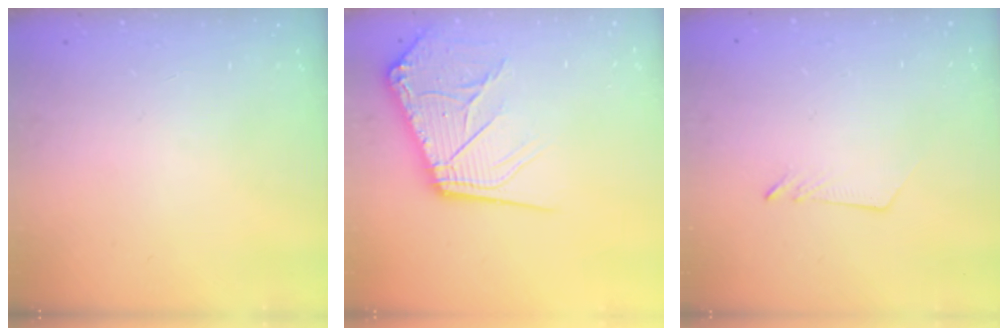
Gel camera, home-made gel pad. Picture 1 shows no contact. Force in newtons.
{"total": 14.8, "press": 14.7, "slide": 2.0}
{"total": 2.5, "press": 2.5, "slide": 0.2}